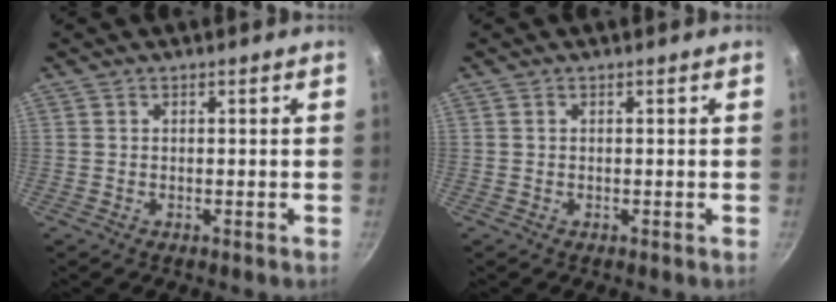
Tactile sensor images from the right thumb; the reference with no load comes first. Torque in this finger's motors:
{"motor_torque": [0.34, -0.06, 0.26, 0.04, -0.01]}